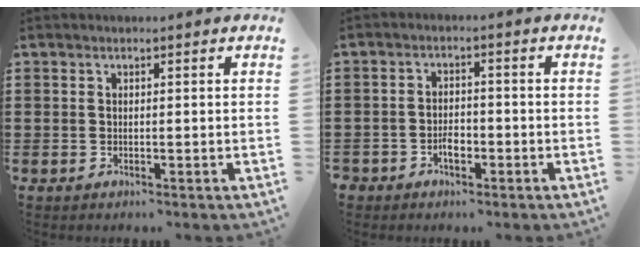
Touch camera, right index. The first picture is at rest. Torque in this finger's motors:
{"motor_torque": [1.22, 0.91, 0.08, 0.03]}